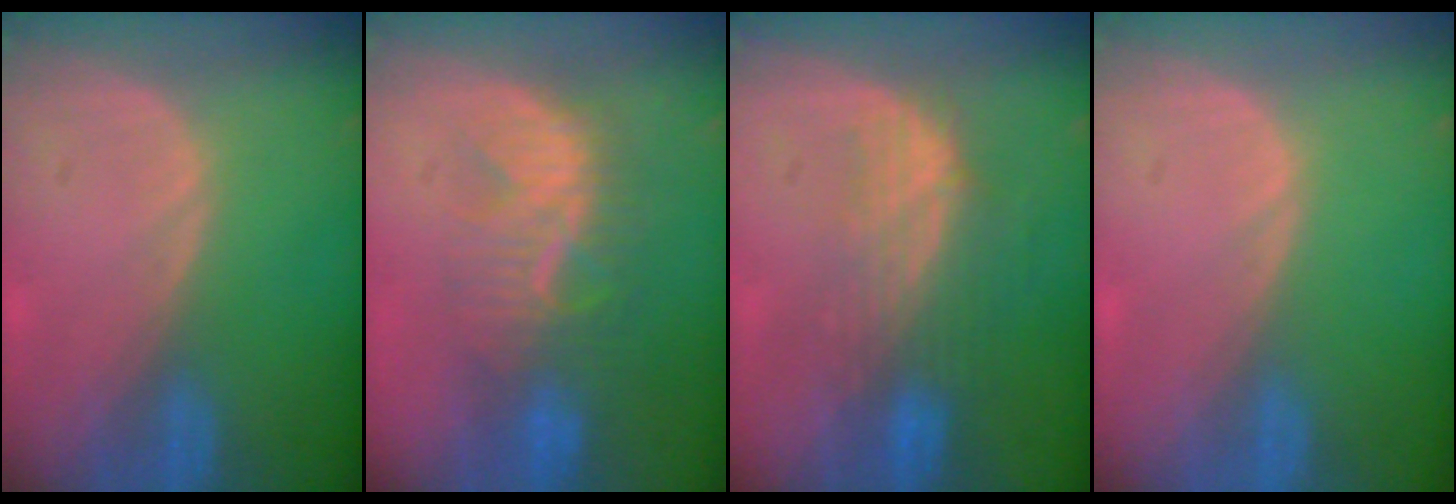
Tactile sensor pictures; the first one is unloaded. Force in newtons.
{"total": 8.3, "press": 7.9, "slide": 2.5}
{"total": 7.6, "press": 6.9, "slide": 3.1}
{"total": 0.0}